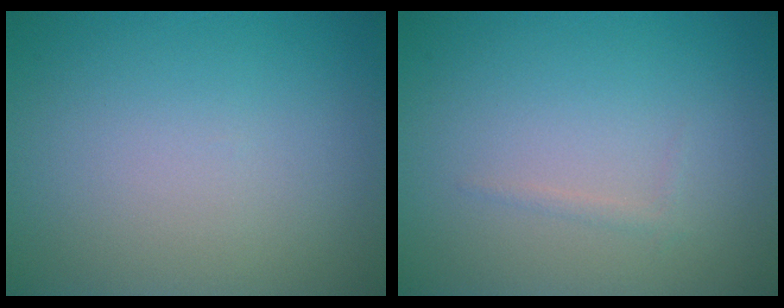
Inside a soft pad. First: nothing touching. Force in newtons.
{"total": 0.6, "press": 0.6, "slide": 0.1}